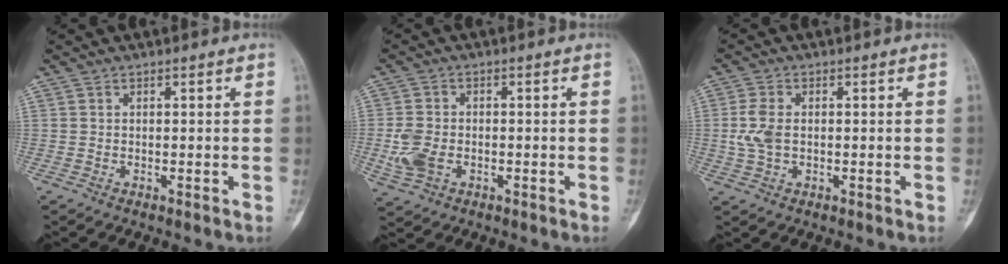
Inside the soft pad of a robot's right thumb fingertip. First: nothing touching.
{"total": 6.6, "force": [-1.6, 4.6, 4.4], "torque": [-0.096, 0.005, -0.027]}
{"total": 5.2, "force": [-0.1, 3.2, 4.1], "torque": [-0.099, 0.004, -0.005]}